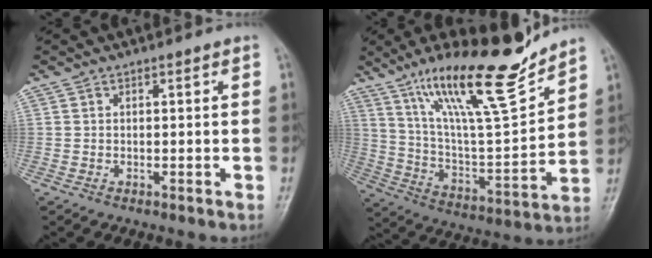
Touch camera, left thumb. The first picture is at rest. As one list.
[{"total": 21.2, "force": [15.4, 3.9, 13.9], "torque": [-0.204, -0.081, 0.272]}]